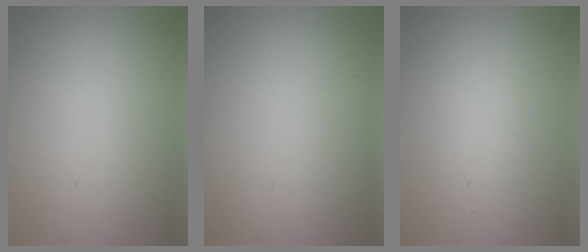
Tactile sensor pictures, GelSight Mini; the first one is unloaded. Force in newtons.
{"total": 0.0}
{"total": 1.6, "press": 1.6, "slide": 0.0}